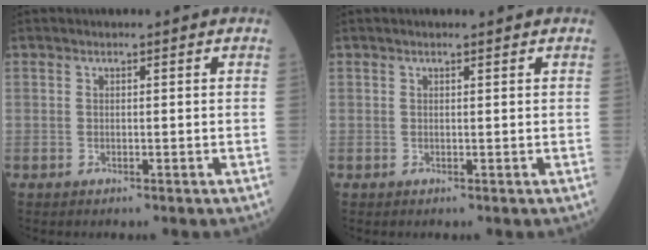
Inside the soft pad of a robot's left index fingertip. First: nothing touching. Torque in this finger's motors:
{"motor_torque": [-0.08, 0.00, -0.01, 0.00]}